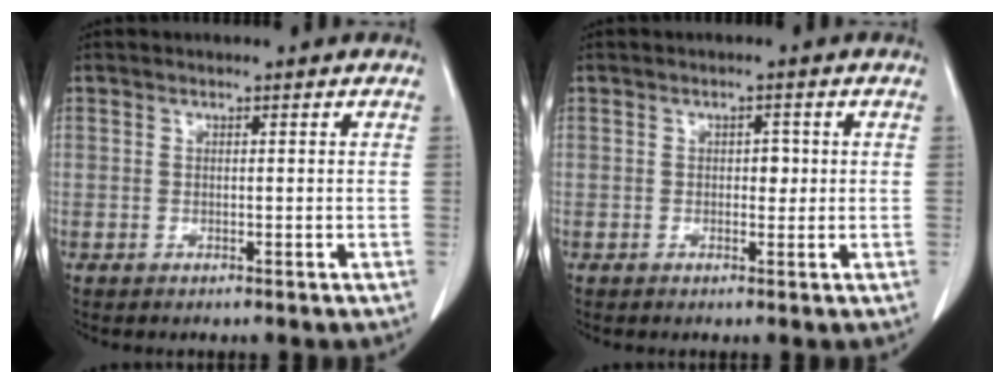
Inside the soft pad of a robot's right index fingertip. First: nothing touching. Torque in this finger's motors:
{"motor_torque": [0.20, -0.15, -0.01, 0.00]}